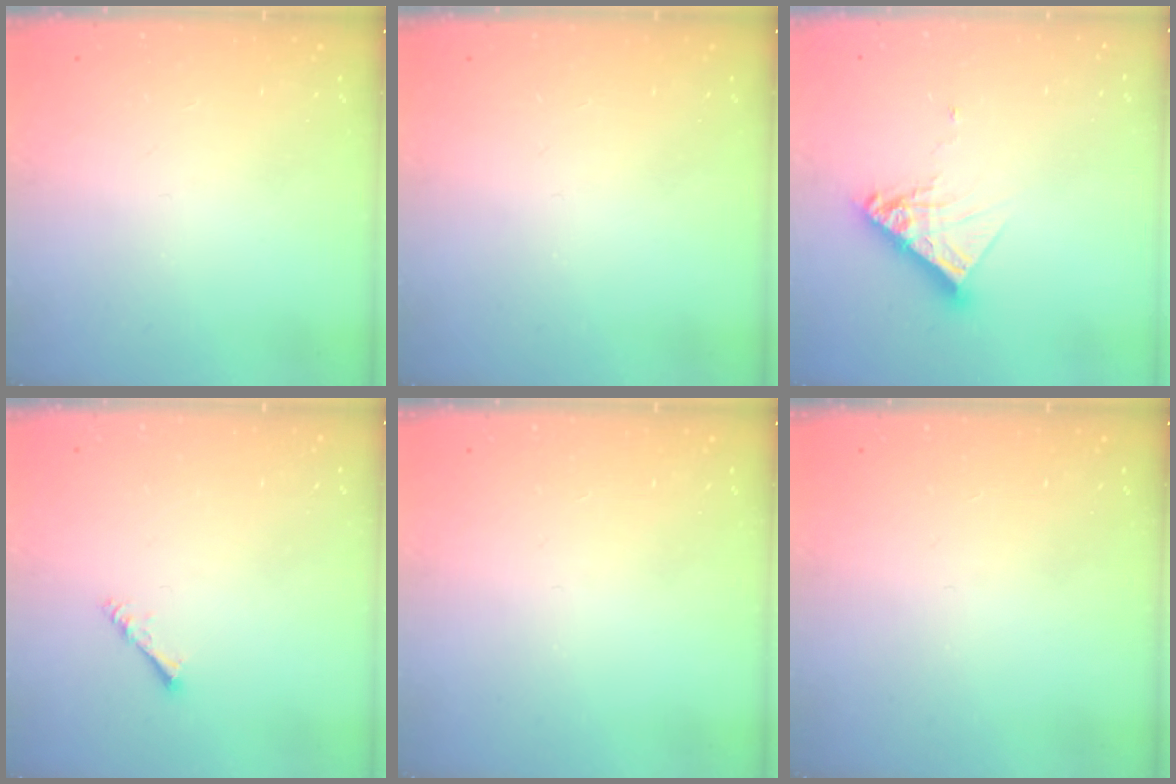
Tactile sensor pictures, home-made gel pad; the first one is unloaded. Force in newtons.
{"total": 0.0}
{"total": 10.1, "press": 10.1, "slide": 0.9}
{"total": 1.6, "press": 1.5, "slide": 0.3}
{"total": 0.0}
{"total": 0.0}